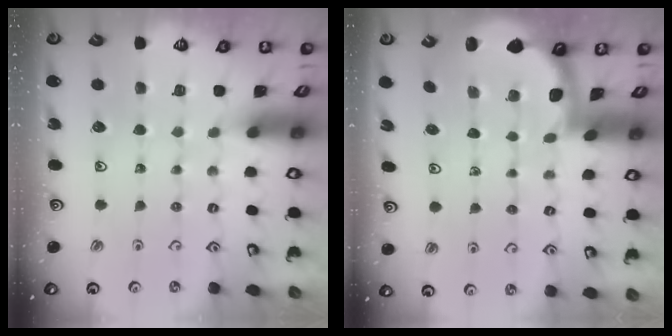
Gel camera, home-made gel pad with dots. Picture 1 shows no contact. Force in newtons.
{"total": 1.6, "press": 1.6, "slide": 0.1}